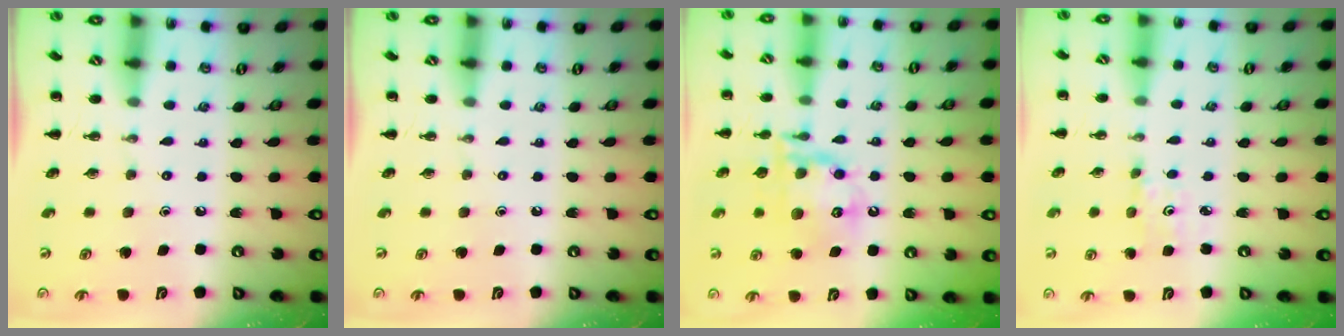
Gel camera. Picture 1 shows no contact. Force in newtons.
{"total": 0.0}
{"total": 15.0, "press": 14.8, "slide": 2.7}
{"total": 2.9, "press": 2.8, "slide": 0.8}